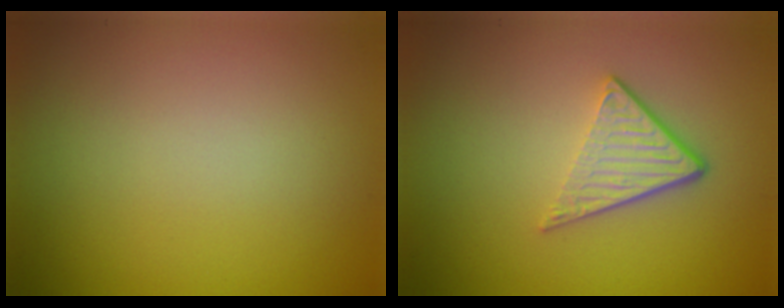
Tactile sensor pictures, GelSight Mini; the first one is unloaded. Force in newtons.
{"total": 3.7, "press": 2.6, "slide": 2.6}